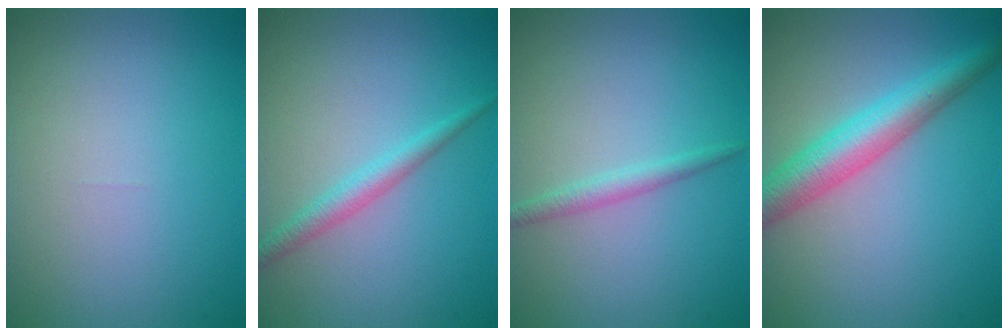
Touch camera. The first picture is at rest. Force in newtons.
{"total": 2.0, "press": 2.0, "slide": 0.1}
{"total": 1.4, "press": 1.4, "slide": 0.1}
{"total": 5.1, "press": 5.0, "slide": 0.3}